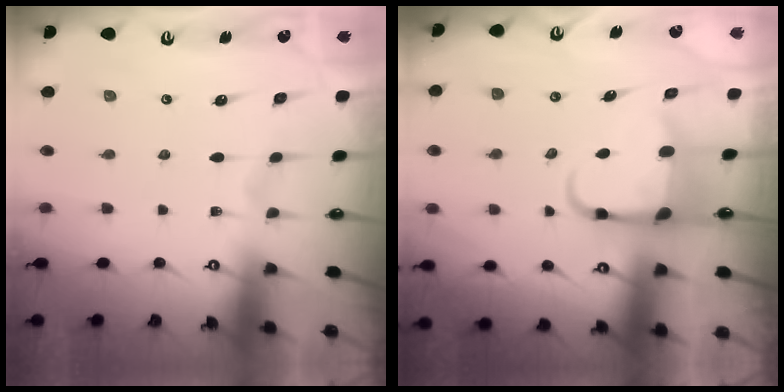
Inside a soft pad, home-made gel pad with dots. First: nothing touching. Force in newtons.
{"total": 5.7, "press": 5.6, "slide": 1.1}